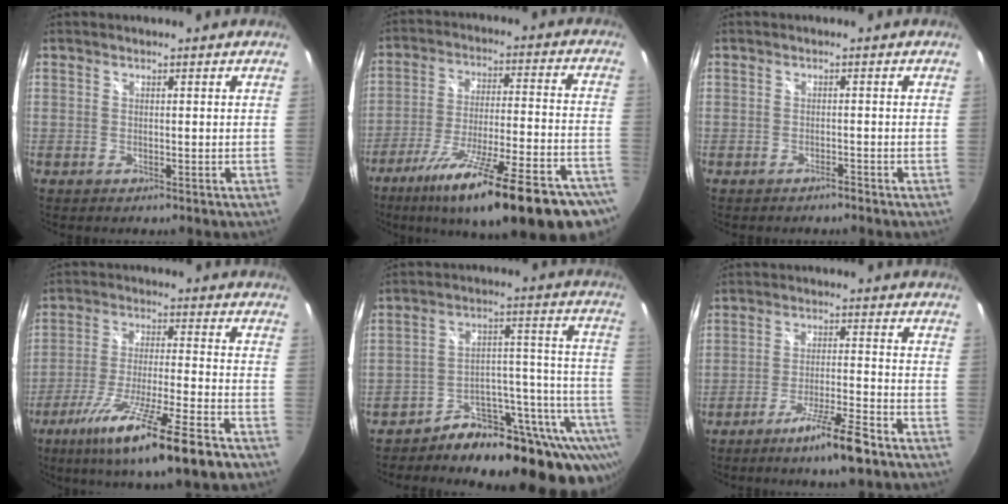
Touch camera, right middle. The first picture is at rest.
{"total": 28.6, "force": [-21.3, 4.8, 18.5], "torque": [-0.286, -0.068, -0.302]}
{"total": 1.0, "force": [-0.9, 0.2, 0.2], "torque": [-0.005, -0.001, -0.016]}
{"total": 17.8, "force": [-11.3, 1.4, 13.8], "torque": [-0.259, -0.057, -0.190]}
{"total": 23.3, "force": [-17.8, 8.9, 12.0], "torque": [-0.122, 0.021, -0.249]}
{"total": 8.5, "force": [-6.0, 0.0, 5.9], "torque": [-0.119, -0.006, -0.103]}